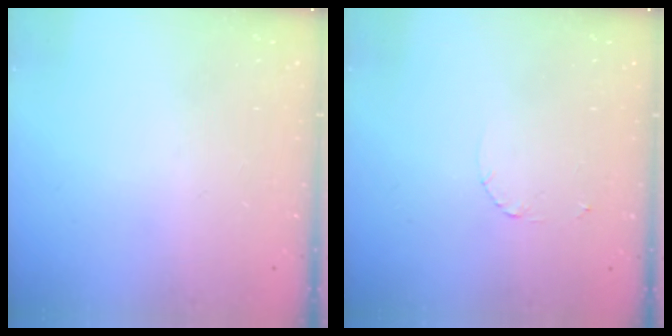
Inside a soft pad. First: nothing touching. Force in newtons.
{"total": 1.6, "press": 1.6, "slide": 0.2}